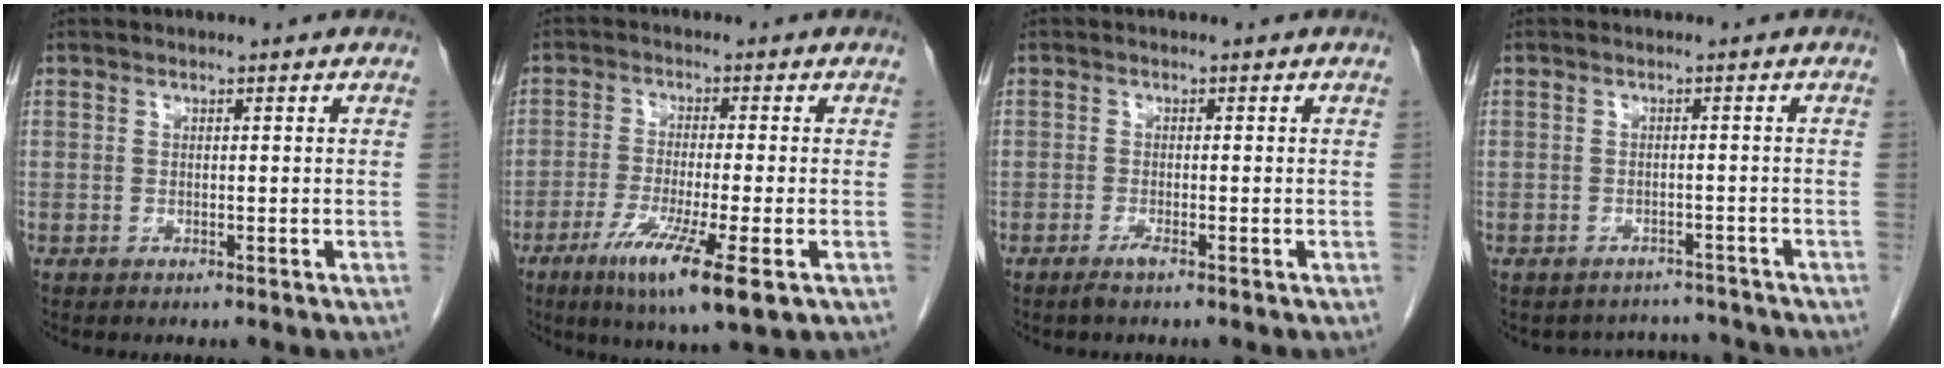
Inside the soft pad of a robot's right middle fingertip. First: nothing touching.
{"total": 10.7, "force": [-5.2, 0.6, 9.4], "torque": [-0.170, -0.032, -0.084]}
{"total": 1.3, "force": [-0.9, -0.1, 0.9], "torque": [-0.021, -0.003, -0.019]}
{"total": 4.7, "force": [-4.4, 1.4, -0.7], "torque": [0.009, 0.018, -0.055]}